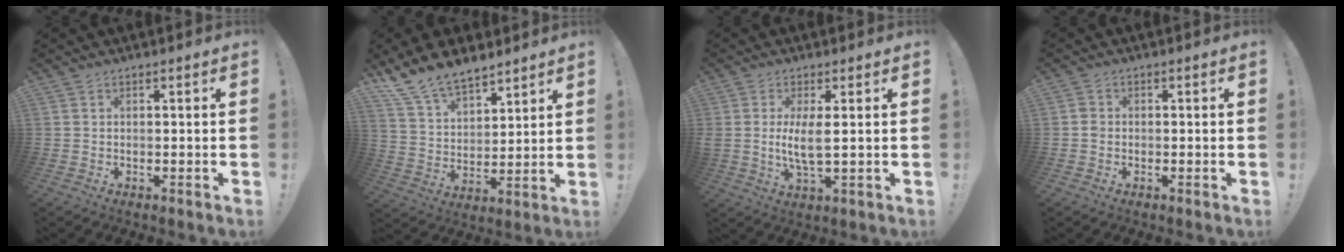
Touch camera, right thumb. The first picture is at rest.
{"total": 13.2, "force": [10.9, 5.8, 4.5], "torque": [-0.096, -0.074, 0.208]}
{"total": 6.1, "force": [1.0, 1.6, 5.8], "torque": [-0.120, -0.011, 0.015]}
{"total": 1.4, "force": [-0.4, 1.1, 0.6], "torque": [-0.011, 0.005, -0.008]}